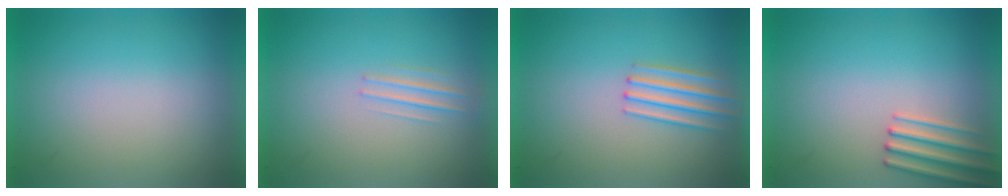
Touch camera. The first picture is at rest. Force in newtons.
{"total": 1.3}
{"total": 2.1}
{"total": 2.7}